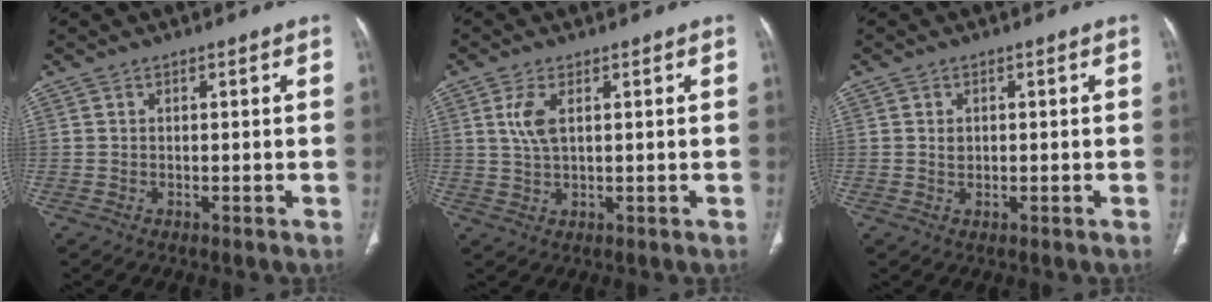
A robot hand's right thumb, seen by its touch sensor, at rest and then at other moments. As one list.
[{"total": 4.4, "force": [1.4, 1.8, 3.7], "torque": [-0.088, -0.003, 0.032]}, {"total": 1.4, "force": [0.3, 1.1, 0.9], "torque": [-0.007, 0.002, 0.009]}]